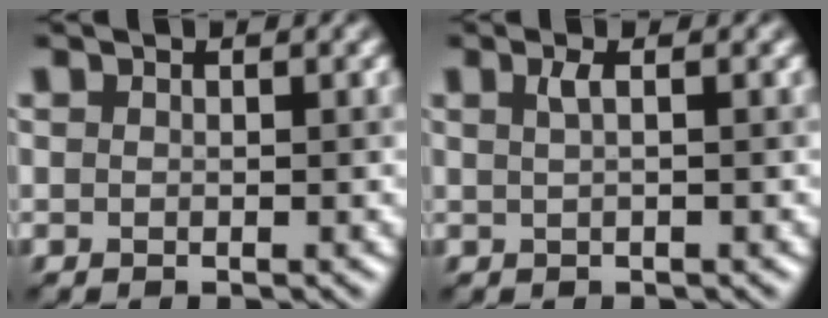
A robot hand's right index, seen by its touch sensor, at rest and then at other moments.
{"total": 1.5, "force": [0.3, 0.5, 1.4], "torque": [-0.024, 0.005, 0.004]}